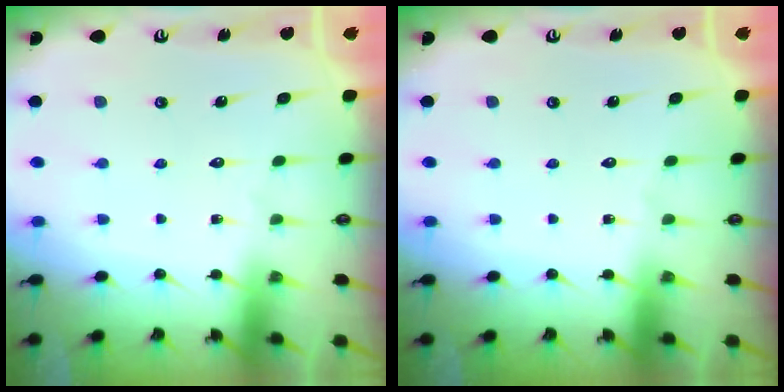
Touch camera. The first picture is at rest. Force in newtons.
{"total": 0.0}